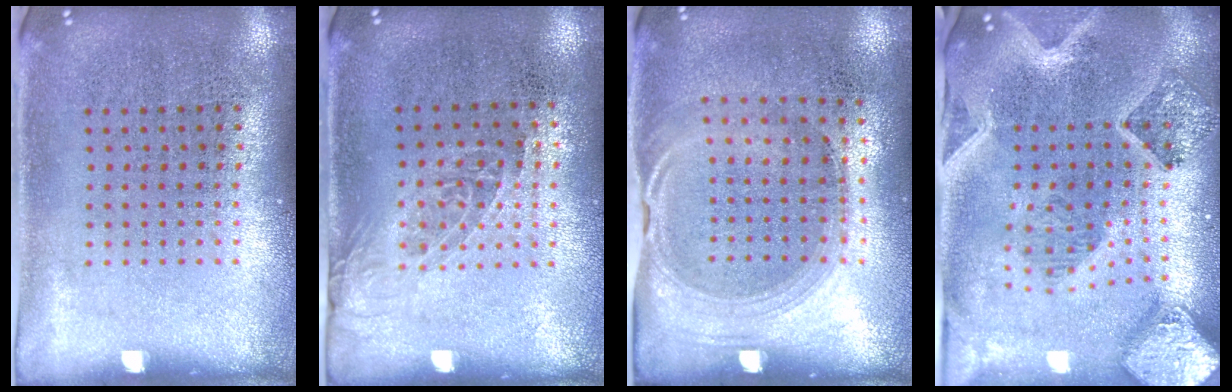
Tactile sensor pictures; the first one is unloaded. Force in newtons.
{"total": 1.3, "press": 1.0, "slide": 0.8}
{"total": 1.5, "press": 1.2, "slide": 0.8}
{"total": 3.0, "press": 2.6, "slide": 1.5}